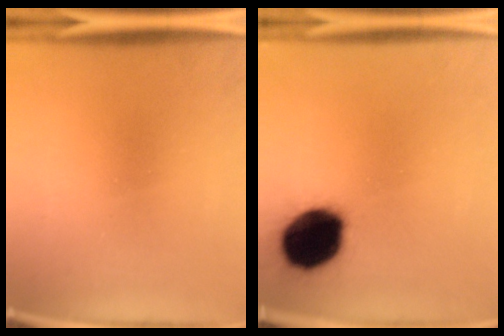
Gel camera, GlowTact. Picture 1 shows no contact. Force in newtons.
{"total": 18.3}